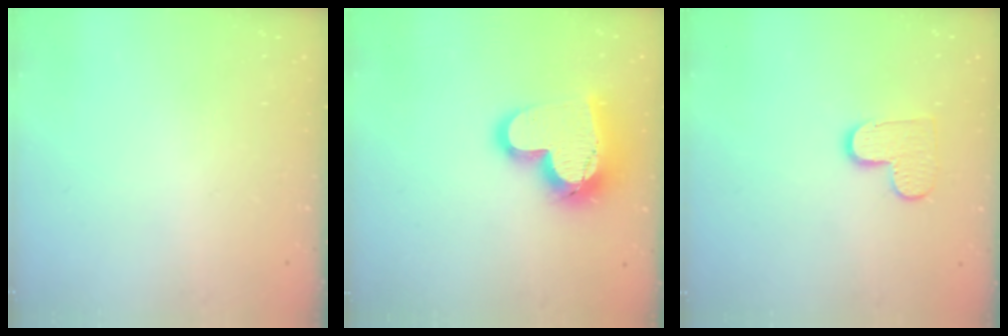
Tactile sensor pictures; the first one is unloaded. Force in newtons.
{"total": 17.4, "press": 17.4, "slide": 1.3}
{"total": 9.2, "press": 9.1, "slide": 0.6}